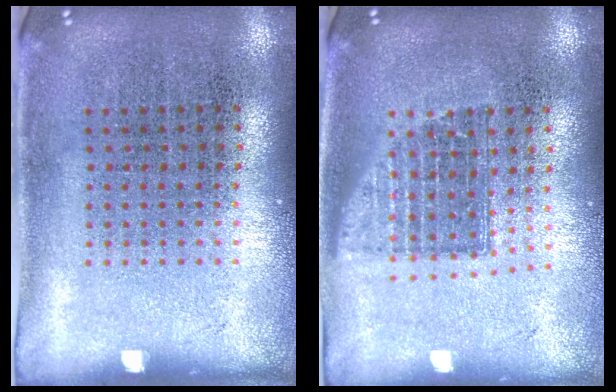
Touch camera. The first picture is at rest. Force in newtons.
{"total": 1.5, "press": 1.2, "slide": 0.9}